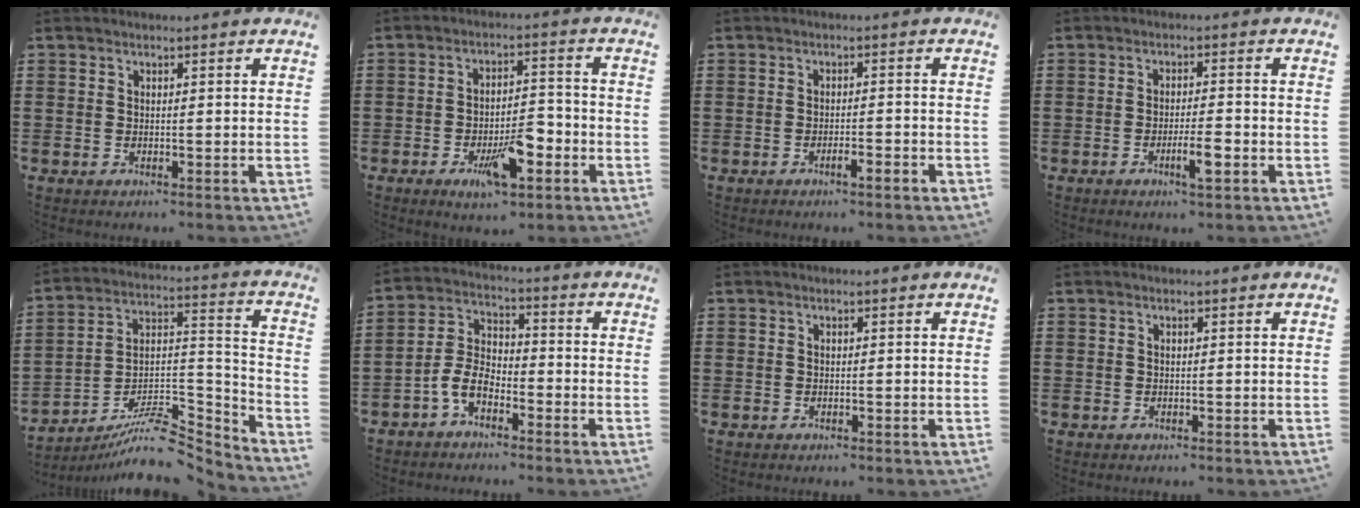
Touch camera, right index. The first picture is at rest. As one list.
[{"total": 8.7, "force": [-3.8, 3.3, 7.1], "torque": [-0.129, 0.003, -0.063]}, {"total": 2.1, "force": [-1.4, 0.0, 1.5], "torque": [-0.026, 0.000, -0.025]}, {"total": 4.5, "force": [-2.1, 0.4, 4.0], "torque": [-0.074, -0.010, -0.036]}, {"total": 9.1, "force": [-7.3, 3.0, 4.6], "torque": [-0.077, 0.016, -0.141]}, {"total": 6.0, "force": [-3.3, 3.1, 3.9], "torque": [-0.104, 0.004, -0.072]}, {"total": 0.0}, {"total": 0.0}]